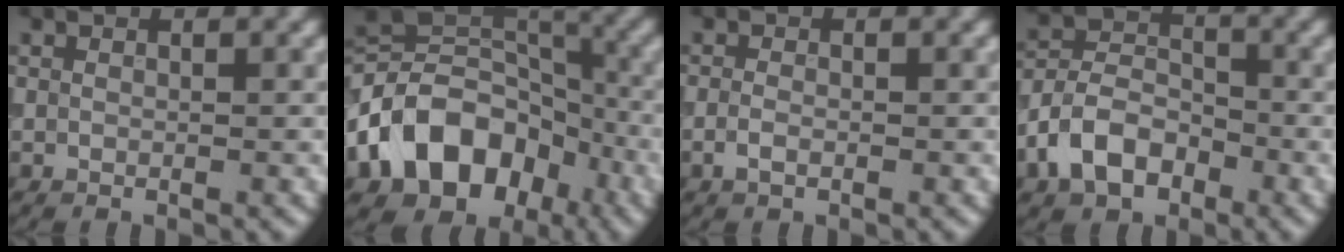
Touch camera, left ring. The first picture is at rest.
{"total": 12.4, "force": [-5.1, 9.0, 6.8], "torque": [-0.128, 0.005, -0.099]}
{"total": 1.3, "force": [-0.5, 0.7, 1.0], "torque": [-0.022, 0.000, -0.012]}
{"total": 5.8, "force": [-3.0, 3.8, 3.2], "torque": [-0.060, 0.003, -0.062]}